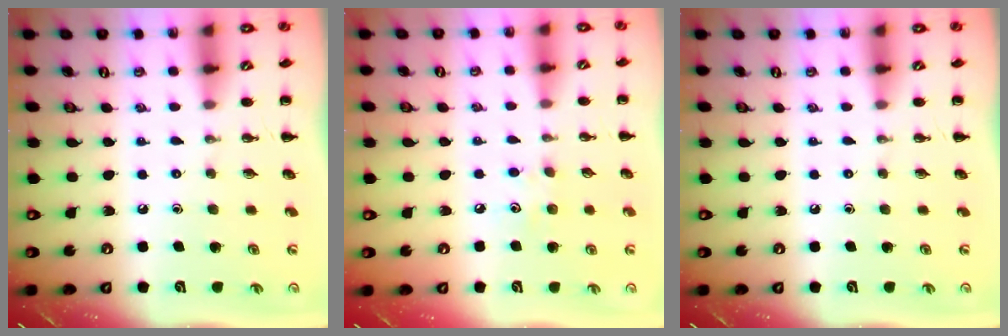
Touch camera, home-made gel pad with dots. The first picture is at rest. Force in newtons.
{"total": 4.6, "press": 4.5, "slide": 1.2}
{"total": 0.0}